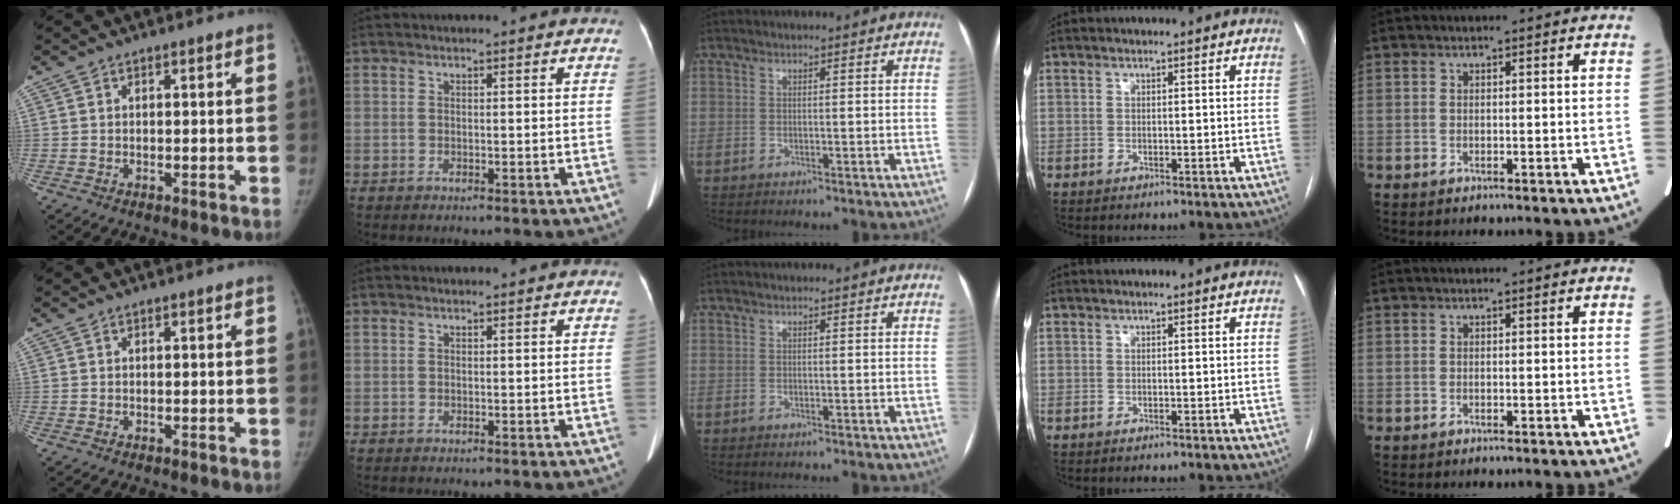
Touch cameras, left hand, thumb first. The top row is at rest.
{}